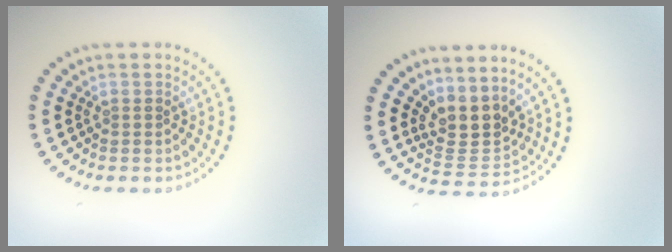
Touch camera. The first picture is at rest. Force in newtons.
{"total": 3.2, "press": 2.4, "slide": 2.1}